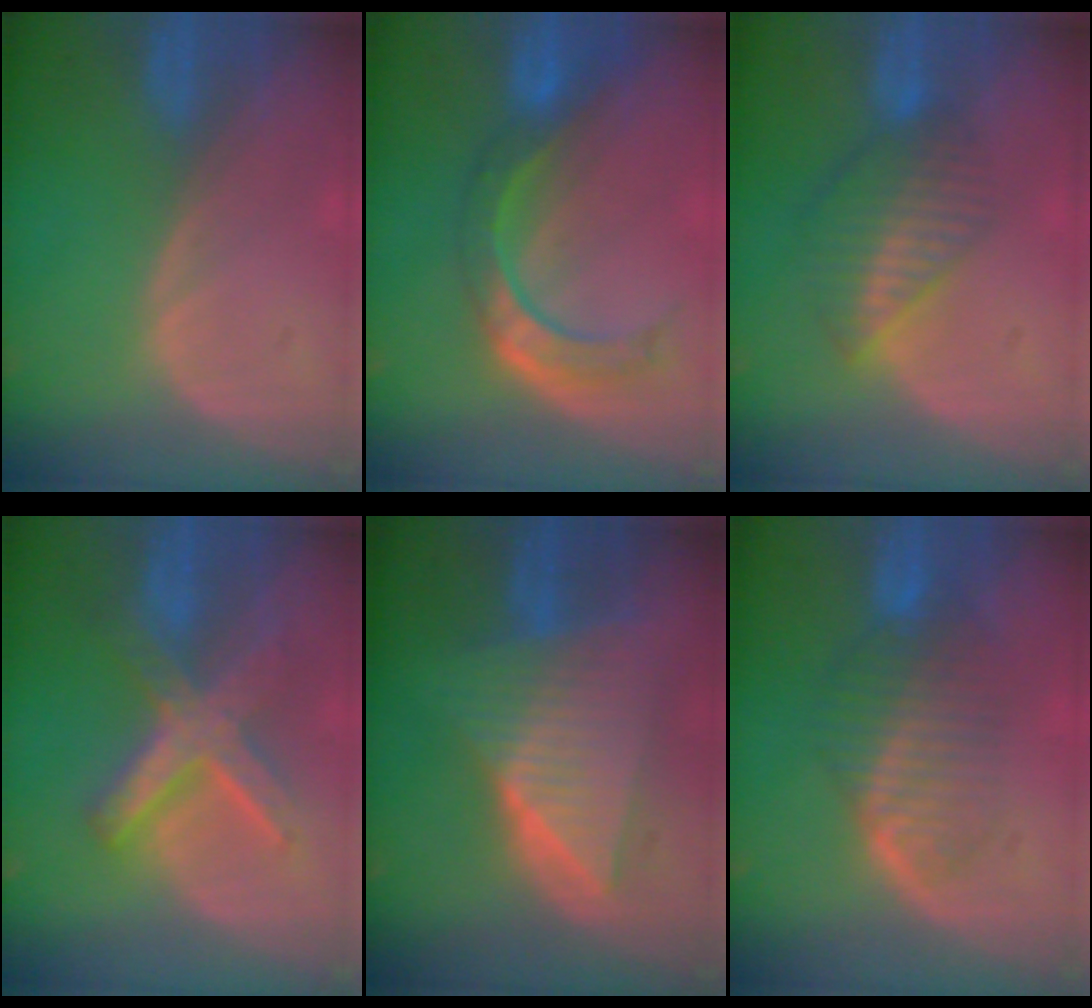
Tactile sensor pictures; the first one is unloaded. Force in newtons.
{"total": 7.5, "press": 7.0, "slide": 2.7}
{"total": 7.0, "press": 6.1, "slide": 3.5}
{"total": 8.4, "press": 8.4, "slide": 0.8}
{"total": 9.6, "press": 9.6, "slide": 0.8}
{"total": 7.0, "press": 6.5, "slide": 2.5}